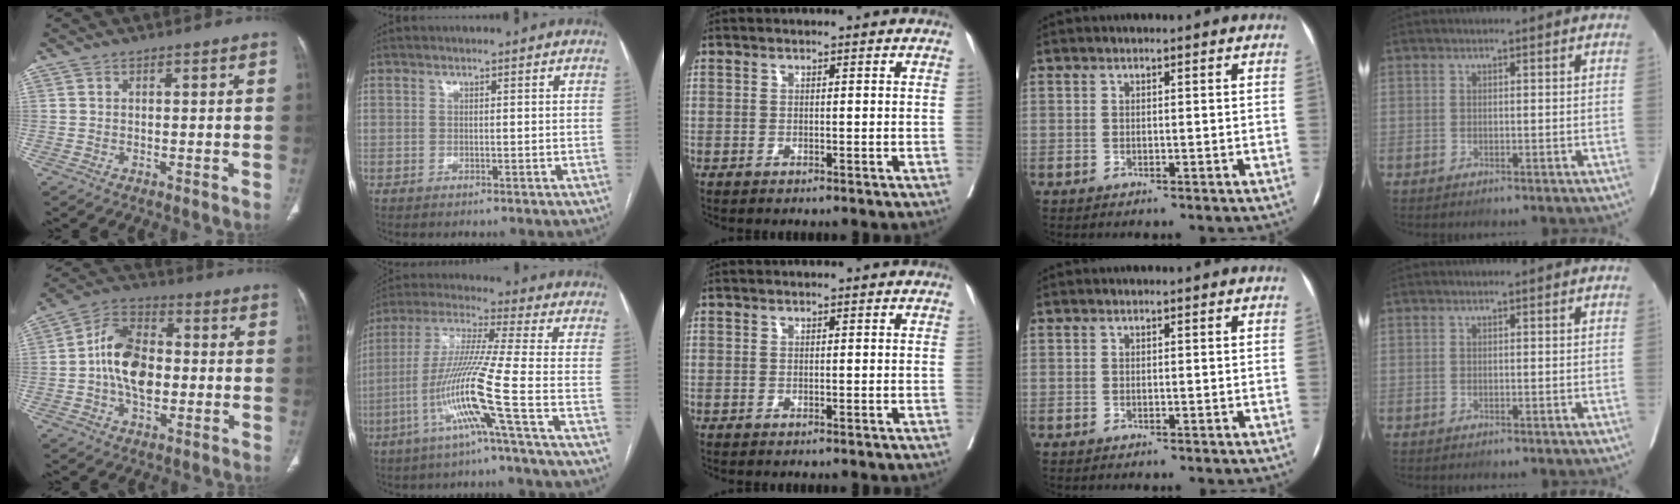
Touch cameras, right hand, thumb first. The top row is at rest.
{"thumb": {"total": 12.9, "force": [-0.9, 8.4, 9.7], "torque": [-0.151, 0.025, -0.023]}, "index": {"total": 12.7, "force": [-4.9, -2.4, 11.5], "torque": [-0.232, -0.009, -0.103]}}